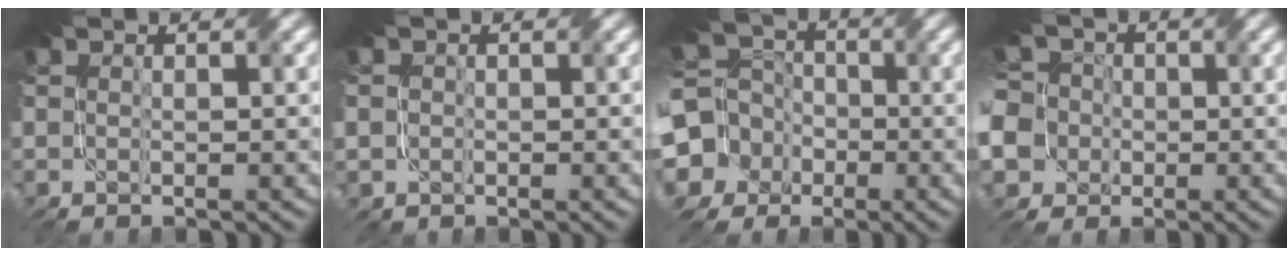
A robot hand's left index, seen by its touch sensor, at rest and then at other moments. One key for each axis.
{"total": 1.2, "fx": 0.3, "fy": 1.1, "fz": -0.5, "tx": 0.010, "ty": 0.000, "tz": 0.005}
{"total": 9.8, "fx": -2.7, "fy": 9.1, "fz": 2.6, "tx": -0.088, "ty": -0.012, "tz": -0.071}
{"total": 10.6, "fx": -2.6, "fy": 9.6, "fz": 3.9, "tx": -0.098, "ty": 0.007, "tz": -0.079}